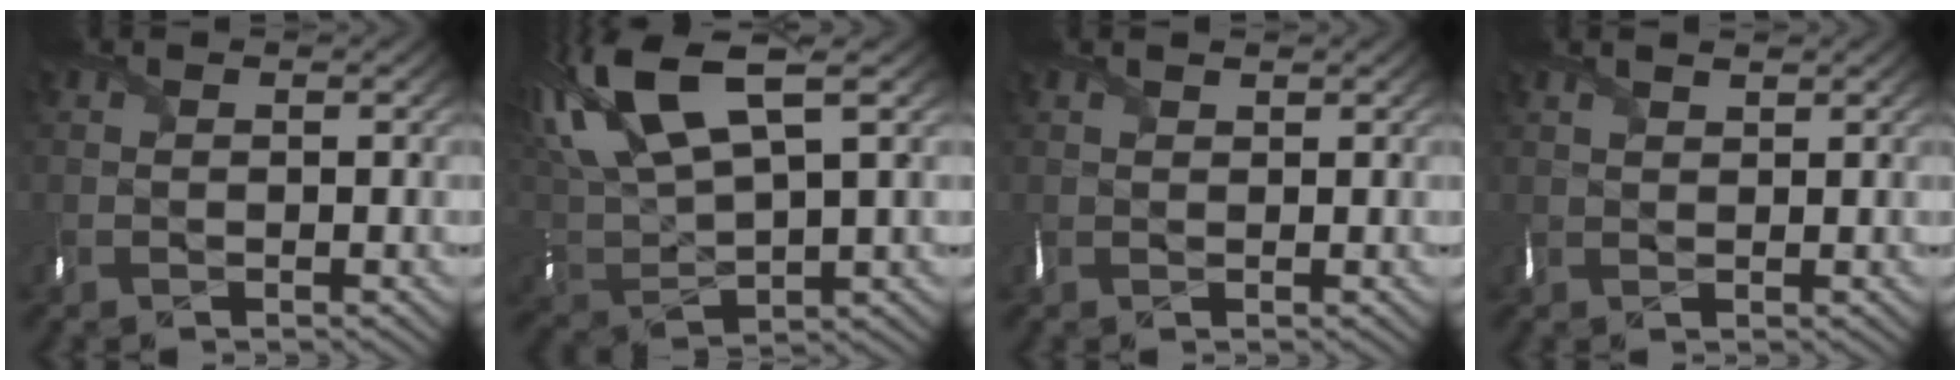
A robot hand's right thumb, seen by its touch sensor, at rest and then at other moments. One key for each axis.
{"total": 14.6, "fx": 6.8, "fy": 5.2, "fz": 11.7, "tx": -0.288, "ty": 0.023, "tz": 0.128}
{"total": 1.0, "fx": 0.8, "fy": 0.4, "fz": 0.5, "tx": -0.017, "ty": 0.004, "tz": 0.018}
{"total": 1.7, "fx": 1.3, "fy": 0.4, "fz": 0.9, "tx": -0.027, "ty": 0.006, "tz": 0.029}